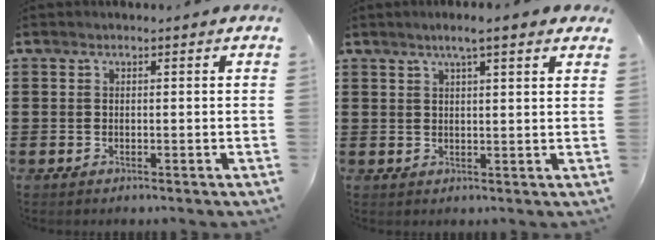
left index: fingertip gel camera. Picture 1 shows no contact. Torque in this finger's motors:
{"motor_torque": [2.14, 0.00, 0.33, 0.11]}